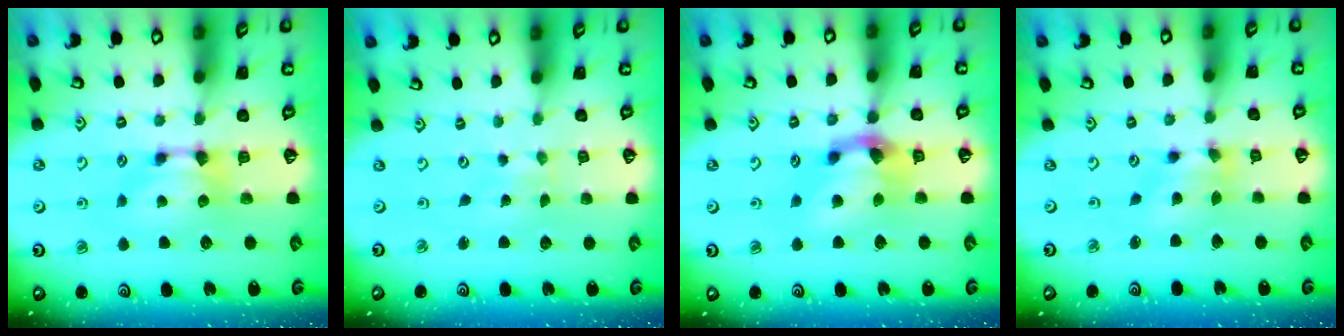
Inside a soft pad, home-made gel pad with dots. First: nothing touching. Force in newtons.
{"total": 5.8, "press": 5.8, "slide": 0.2}
{"total": 4.9, "press": 4.5, "slide": 1.9}
{"total": 2.0, "press": 1.5, "slide": 1.3}